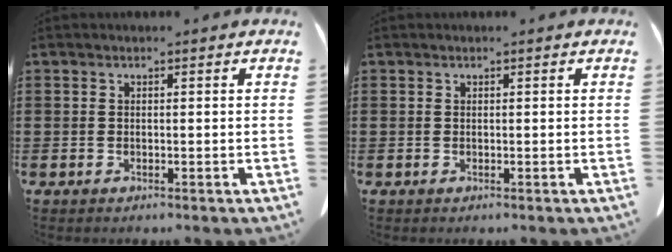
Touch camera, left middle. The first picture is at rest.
{"total": 0.0}